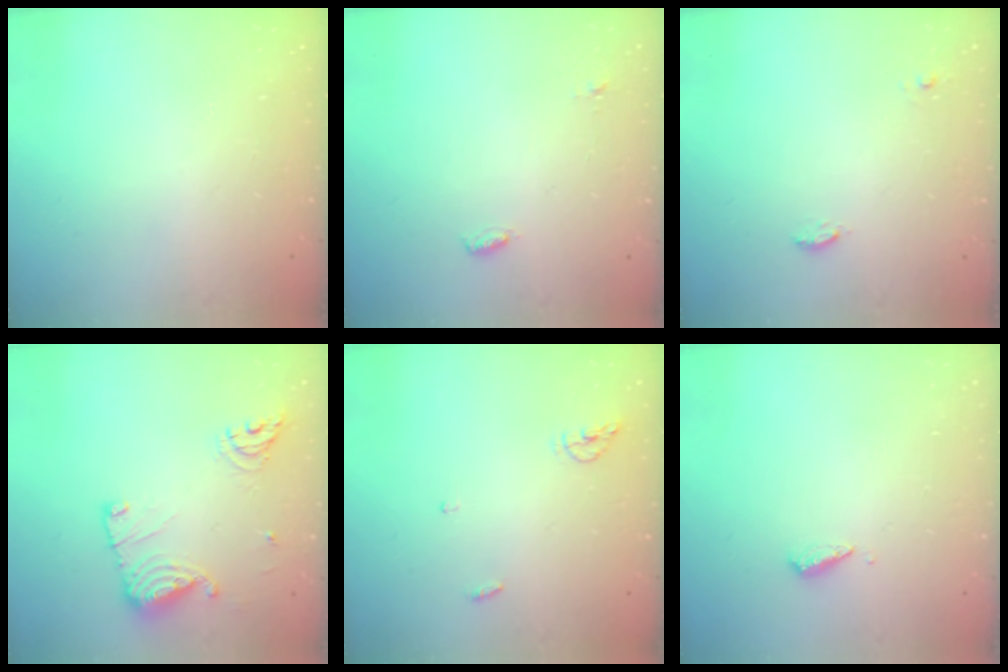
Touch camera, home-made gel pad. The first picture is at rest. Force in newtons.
{"total": 5.0, "press": 4.1, "slide": 2.8}
{"total": 5.9, "press": 4.3, "slide": 4.1}
{"total": 13.5, "press": 13.4, "slide": 1.2}
{"total": 5.2, "press": 5.2, "slide": 0.7}
{"total": 3.0, "press": 3.0, "slide": 0.2}